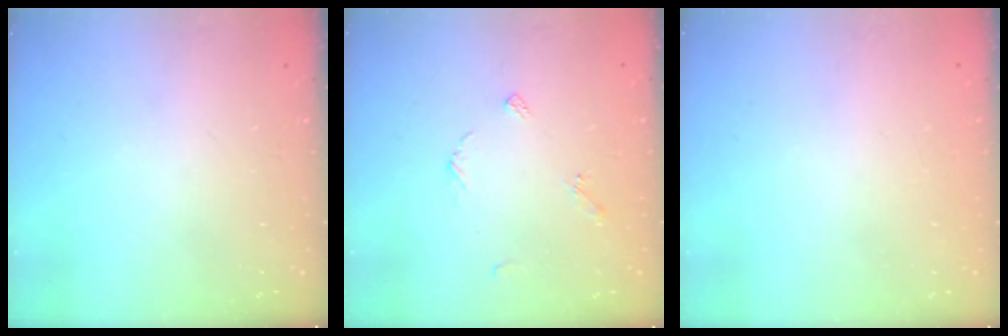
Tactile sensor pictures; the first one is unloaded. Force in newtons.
{"total": 4.7, "press": 4.7, "slide": 0.5}
{"total": 1.9, "press": 1.9, "slide": 0.1}